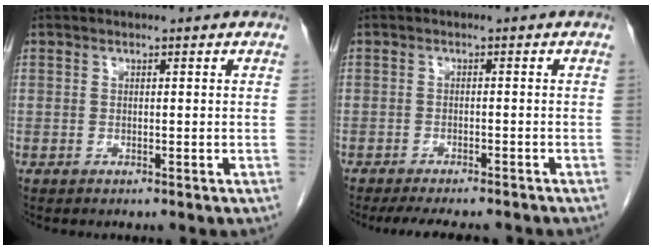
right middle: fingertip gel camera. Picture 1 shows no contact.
{"total": 9.2, "force": [-8.2, 2.1, 3.8], "torque": [-0.052, -0.008, -0.109]}